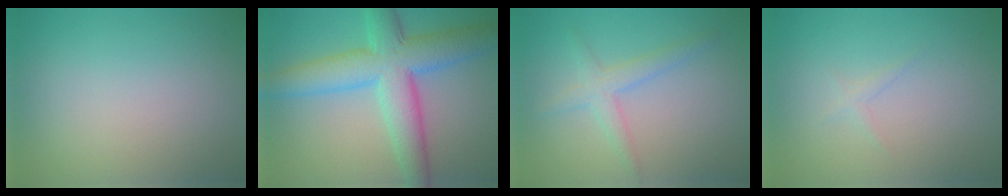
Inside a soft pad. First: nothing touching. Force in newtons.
{"total": 8.6, "press": 8.6, "slide": 0.1}
{"total": 2.4, "press": 2.4, "slide": 0.1}
{"total": 0.7, "press": 0.7, "slide": 0.0}